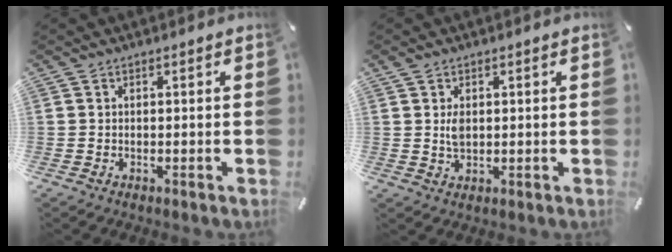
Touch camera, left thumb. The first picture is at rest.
{"total": 3.1, "force": [0.7, 1.9, 2.4], "torque": [-0.044, 0.001, 0.009]}